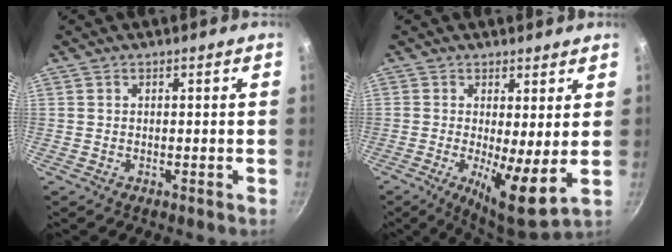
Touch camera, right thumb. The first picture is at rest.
{"total": 9.7, "force": [0.0, 2.5, 9.4], "torque": [-0.147, -0.027, 0.001]}